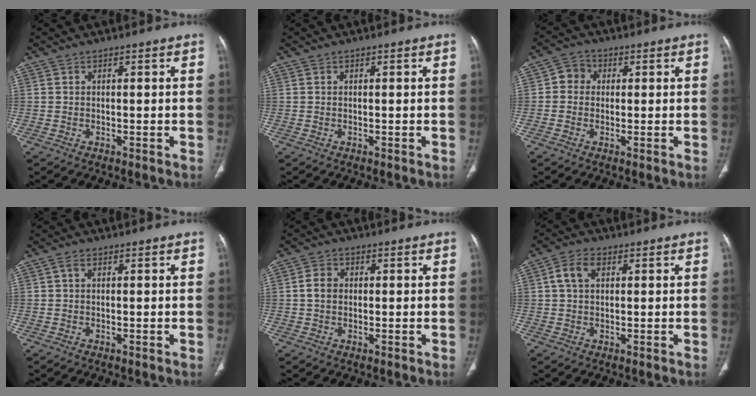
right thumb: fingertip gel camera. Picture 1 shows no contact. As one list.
[{"total": 0.0}, {"total": 4.0, "force": [0.4, 3.6, 1.6], "torque": [-0.009, 0.008, -0.003]}, {"total": 0.9, "force": [0.2, 0.5, 0.7], "torque": [-0.013, 0.004, 0.001]}, {"total": 3.4, "force": [0.1, 2.8, 1.9], "torque": [-0.033, 0.008, -0.002]}, {"total": 4.5, "force": [1.3, 2.9, 3.2], "torque": [-0.065, 0.012, 0.024]}]